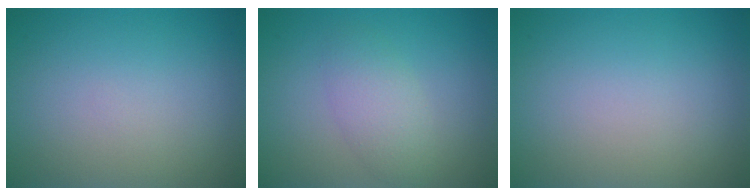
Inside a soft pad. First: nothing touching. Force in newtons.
{"total": 2.7, "press": 2.7, "slide": 0.1}
{"total": 0.0}